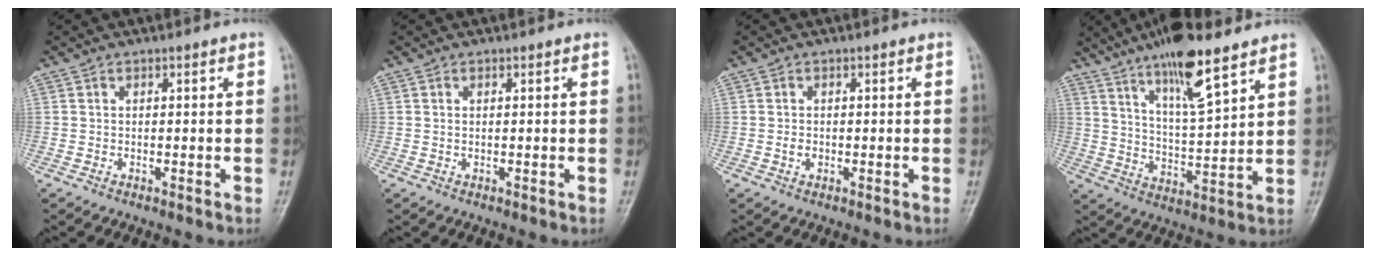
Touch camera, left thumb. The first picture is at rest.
{"total": 0.6, "force": [0.1, 0.3, 0.6], "torque": [-0.018, 0.007, 0.005]}
{"total": 1.5, "force": [-0.3, 1.1, 1.0], "torque": [-0.014, 0.003, -0.006]}
{"total": 13.9, "force": [9.2, 3.1, 9.9], "torque": [-0.159, -0.049, 0.165]}